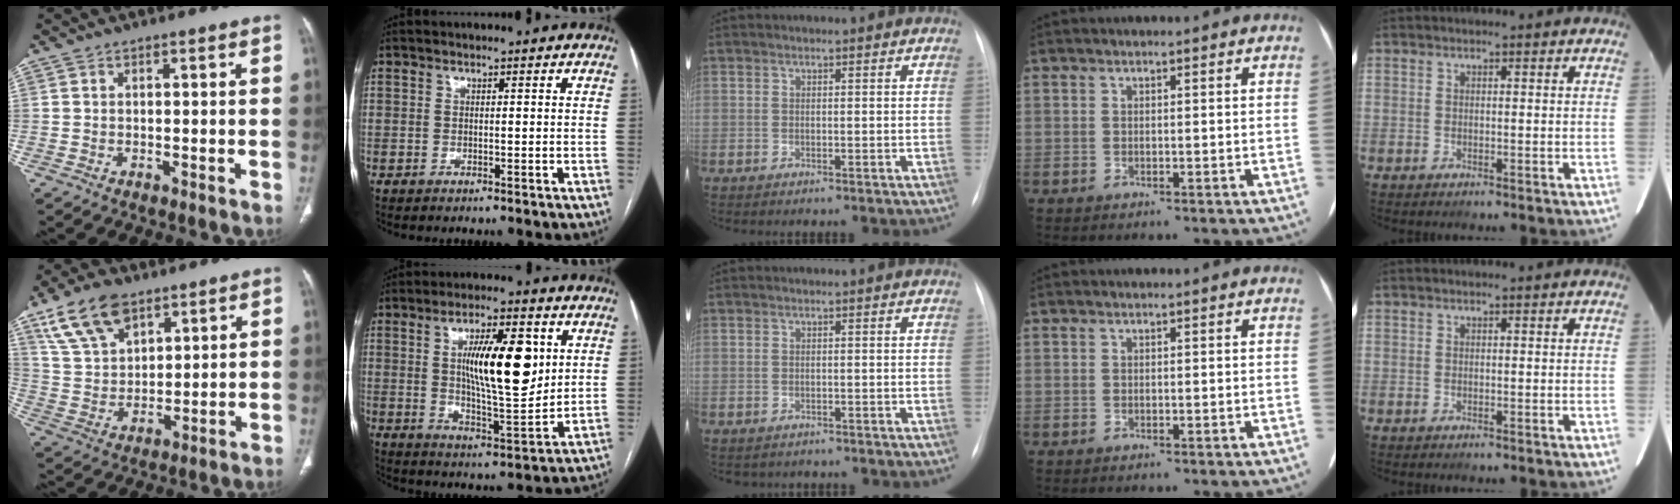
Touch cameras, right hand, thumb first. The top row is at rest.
{"thumb": {"total": 12.7, "force": [7.9, 6.9, 7.2], "torque": [-0.121, -0.024, 0.158]}, "index": {"total": 13.8, "force": [3.3, 3.4, 13.0], "torque": [-0.222, 0.000, 0.057]}, "middle": {"total": 1.5, "force": [-1.3, 0.9, 0.0], "torque": [-0.006, 0.001, -0.015]}}